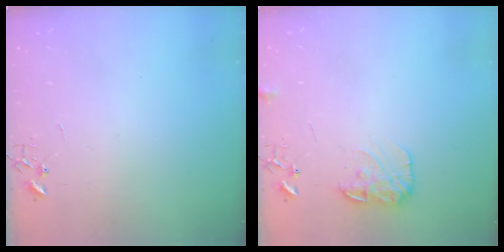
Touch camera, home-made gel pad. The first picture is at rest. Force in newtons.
{"total": 10.7, "press": 10.7, "slide": 0.3}